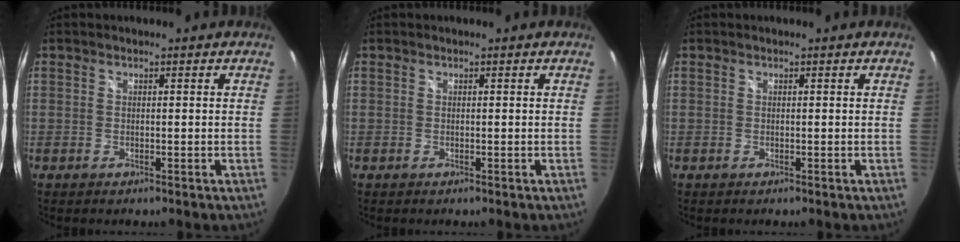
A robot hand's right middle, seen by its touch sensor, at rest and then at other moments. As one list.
[{"total": 0.0}, {"total": 0.0}]